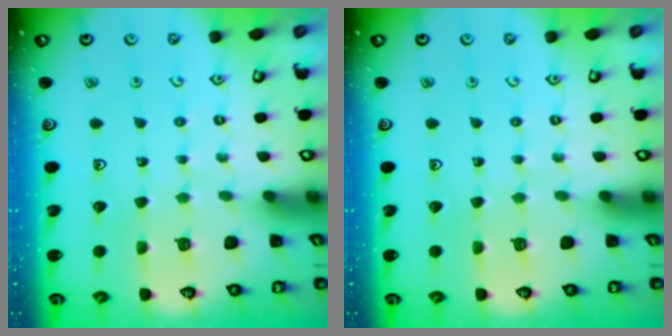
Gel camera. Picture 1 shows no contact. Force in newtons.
{"total": 0.0}